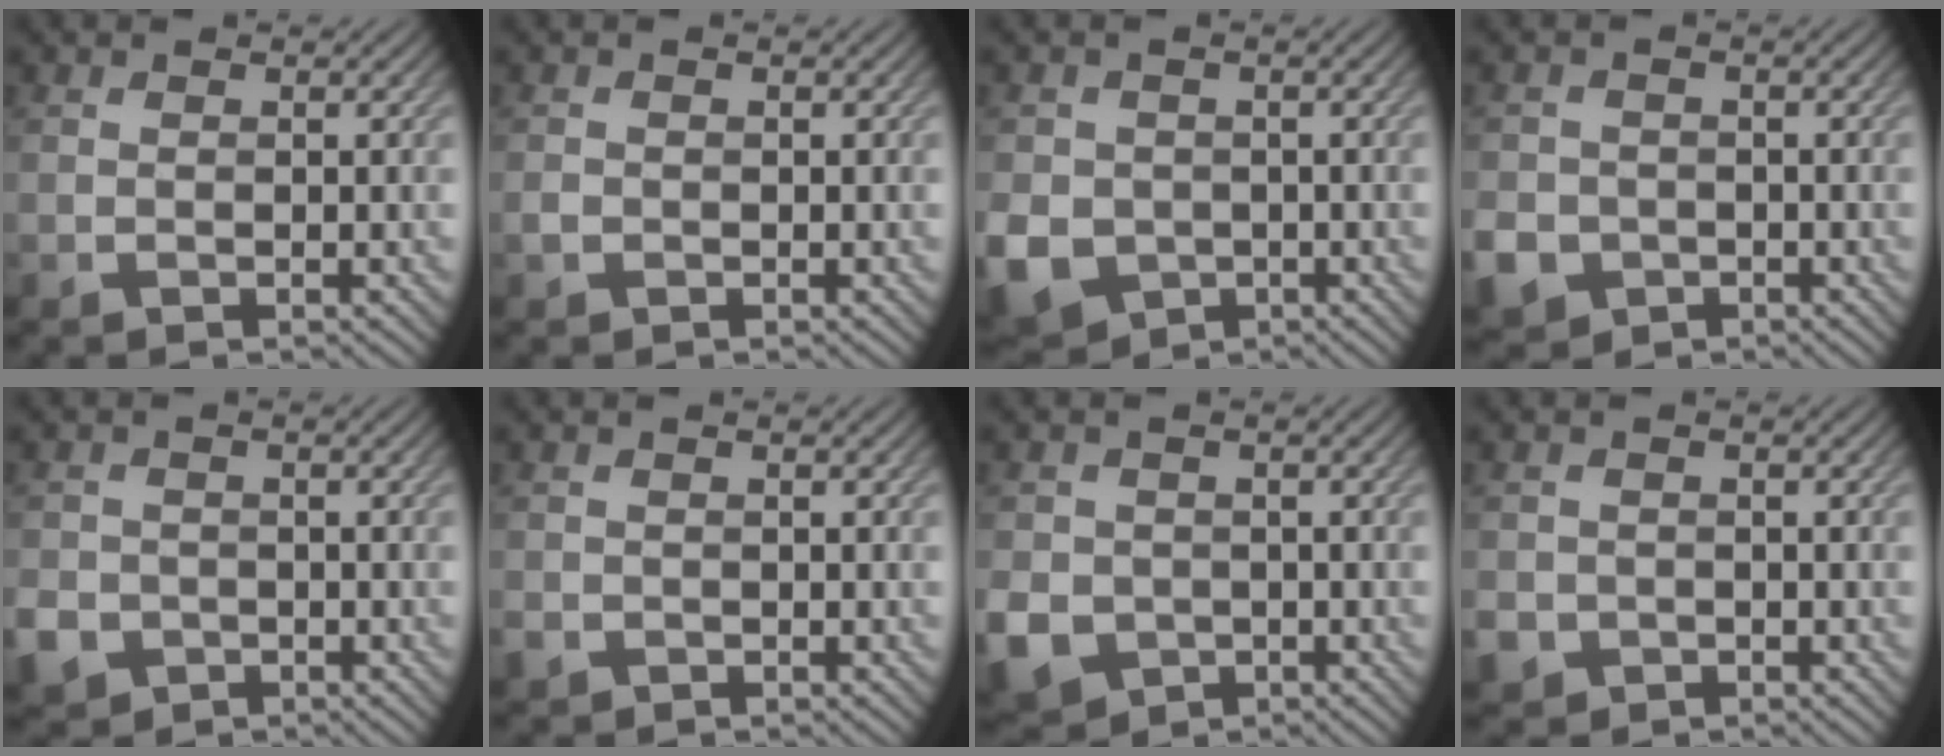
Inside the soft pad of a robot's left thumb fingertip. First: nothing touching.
{"total": 0.7, "force": [-0.3, 0.5, 0.2], "torque": [-0.006, -0.002, -0.008]}
{"total": 8.6, "force": [-2.6, 7.3, 3.8], "torque": [-0.110, -0.034, -0.058]}
{"total": 5.3, "force": [-2.3, 4.5, 1.7], "torque": [-0.049, -0.019, -0.050]}
{"total": 4.4, "force": [-2.0, 3.7, 1.5], "torque": [-0.043, -0.015, -0.043]}
{"total": 1.5, "force": [-0.8, 1.2, 0.4], "torque": [-0.010, -0.009, -0.019]}
{"total": 7.4, "force": [-2.3, 6.3, 3.1], "torque": [-0.094, -0.030, -0.053]}
{"total": 2.9, "force": [-1.3, 2.5, 0.8], "torque": [-0.021, -0.013, -0.027]}